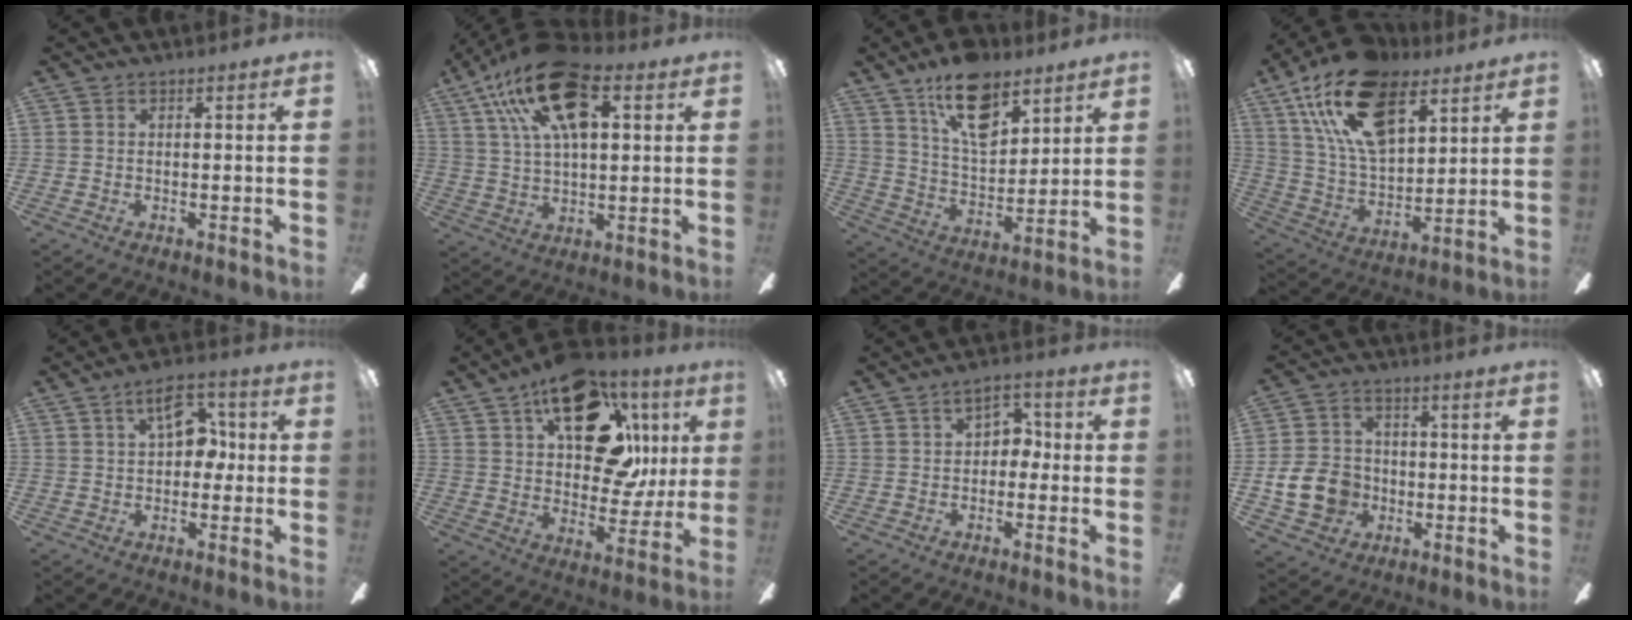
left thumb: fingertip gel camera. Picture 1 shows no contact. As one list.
[{"total": 21.6, "force": [9.6, 10.6, 16.2], "torque": [-0.305, -0.023, 0.159]}, {"total": 16.3, "force": [10.3, 8.0, 9.7], "torque": [-0.163, -0.039, 0.182]}, {"total": 22.3, "force": [12.2, 11.7, 14.6], "torque": [-0.277, -0.042, 0.218]}, {"total": 9.3, "force": [3.0, 5.2, 7.1], "torque": [-0.089, -0.001, 0.047]}, {"total": 23.3, "force": [11.2, 12.9, 15.8], "torque": [-0.226, -0.042, 0.193]}, {"total": 4.9, "force": [0.6, 3.6, 3.3], "torque": [-0.050, 0.006, 0.005]}, {"total": 10.9, "force": [-2.8, 8.9, 5.6], "torque": [-0.127, 0.027, -0.046]}]